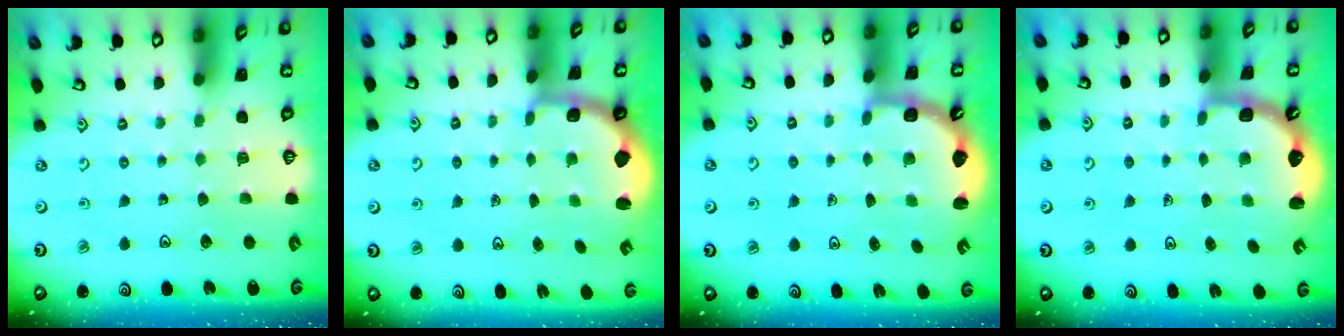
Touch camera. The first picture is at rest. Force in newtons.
{"total": 2.5, "press": 1.3, "slide": 2.1}
{"total": 3.2, "press": 2.5, "slide": 2.0}
{"total": 2.5, "press": 2.1, "slide": 1.3}